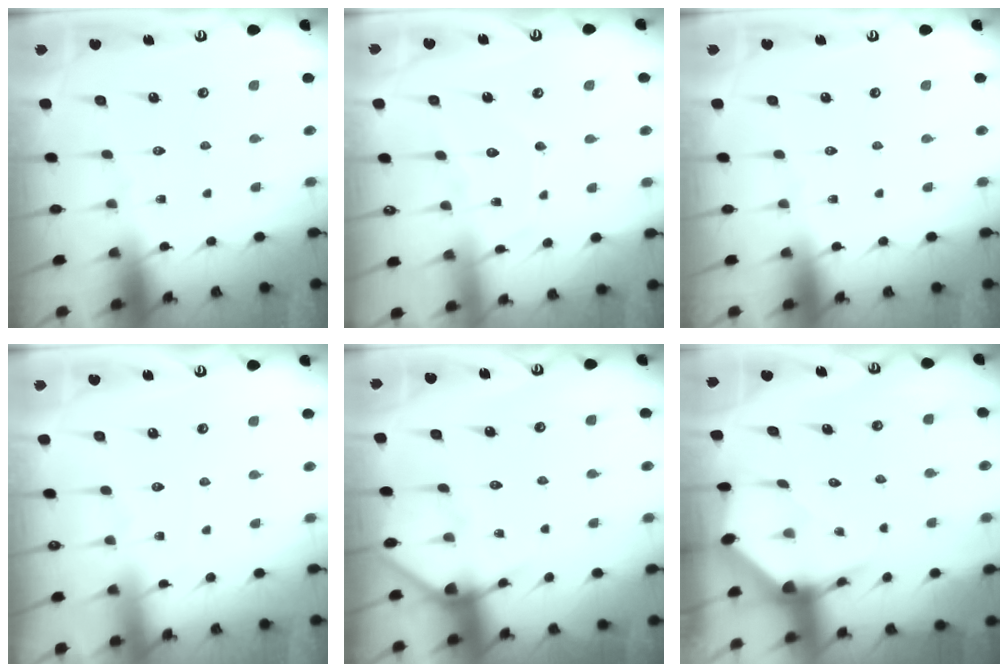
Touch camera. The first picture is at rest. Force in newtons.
{"total": 8.5, "press": 8.5, "slide": 0.7}
{"total": 0.0}
{"total": 1.8, "press": 1.8, "slide": 0.3}
{"total": 4.9, "press": 4.8, "slide": 0.2}
{"total": 3.6, "press": 3.6, "slide": 0.4}